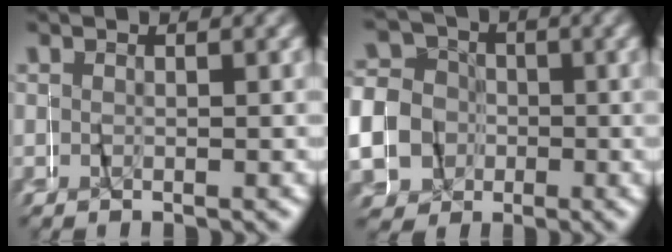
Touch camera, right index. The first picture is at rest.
{"total": 11.7, "force": [0.7, 10.8, 4.4], "torque": [-0.107, -0.015, 0.002]}